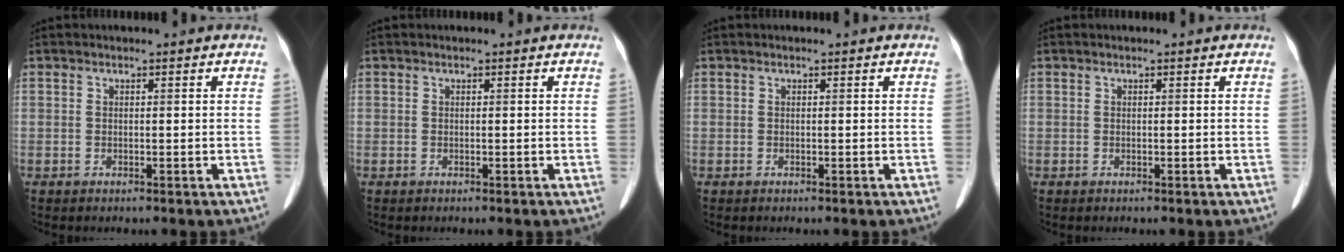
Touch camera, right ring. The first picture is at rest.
{"total": 0.0}
{"total": 0.0}
{"total": 0.0}